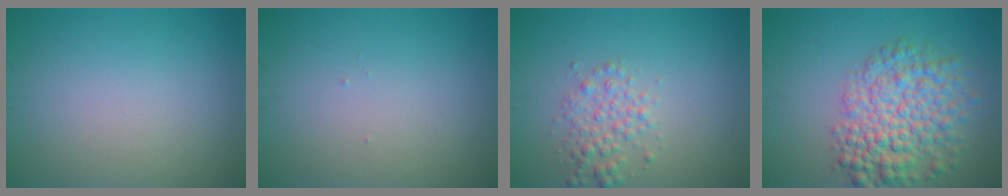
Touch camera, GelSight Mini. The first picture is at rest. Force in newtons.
{"total": 0.0}
{"total": 2.4, "press": 2.4, "slide": 0.0}
{"total": 7.0, "press": 7.0, "slide": 0.2}